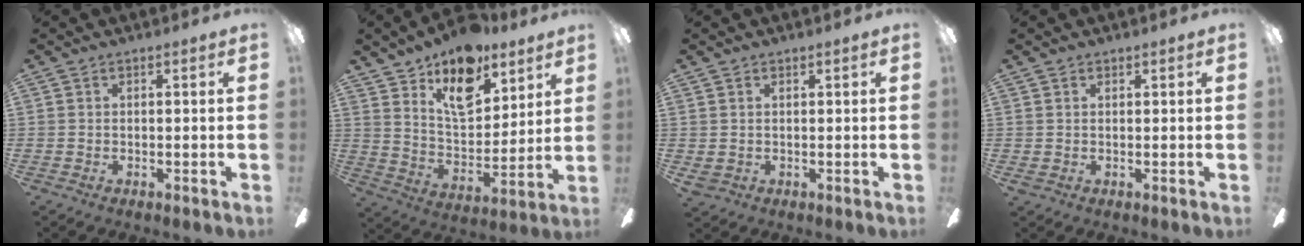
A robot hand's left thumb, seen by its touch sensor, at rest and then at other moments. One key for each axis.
{"total": 16.2, "fx": 11.4, "fy": 8.0, "fz": 8.2, "tx": -0.130, "ty": -0.061, "tz": 0.202}
{"total": 2.0, "fx": 1.1, "fy": 1.7, "fz": 0.3, "tx": -0.008, "ty": -0.002, "tz": 0.021}
{"total": 1.2, "fx": 0.9, "fy": 0.8, "fz": 0.1, "tx": -0.003, "ty": 0.003, "tz": 0.016}